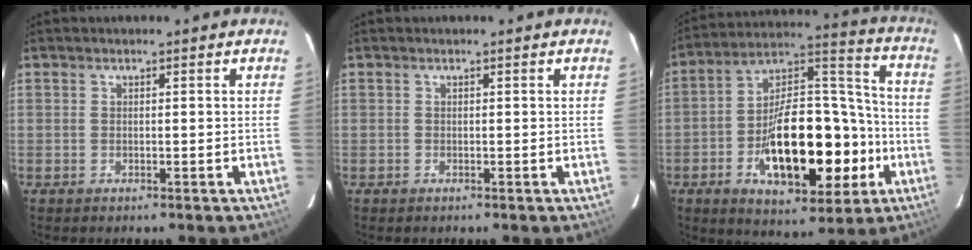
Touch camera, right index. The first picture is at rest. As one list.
[{"total": 0.0}, {"total": 23.3, "force": [-7.5, 11.4, 18.9], "torque": [-0.315, 0.031, -0.103]}]